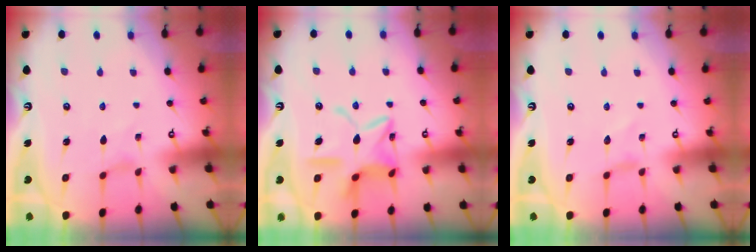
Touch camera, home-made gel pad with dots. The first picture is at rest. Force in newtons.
{"total": 14.4, "press": 14.4, "slide": 1.2}
{"total": 0.0}